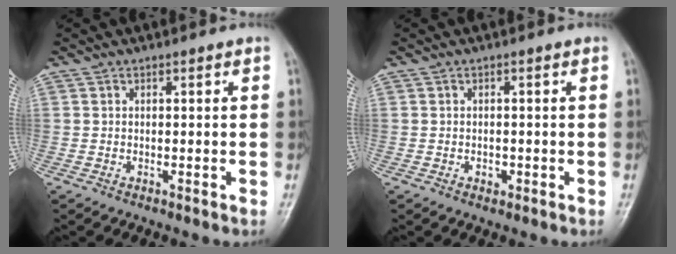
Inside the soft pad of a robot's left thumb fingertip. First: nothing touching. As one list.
[{"total": 1.2, "force": [-0.4, 0.9, 0.7], "torque": [-0.007, 0.002, -0.005]}]